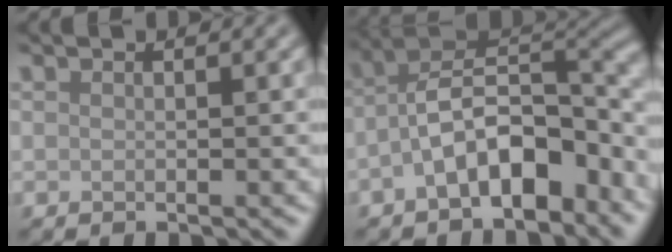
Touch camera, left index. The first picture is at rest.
{"total": 8.9, "force": [-3.4, 4.5, 6.9], "torque": [-0.097, 0.017, -0.073]}